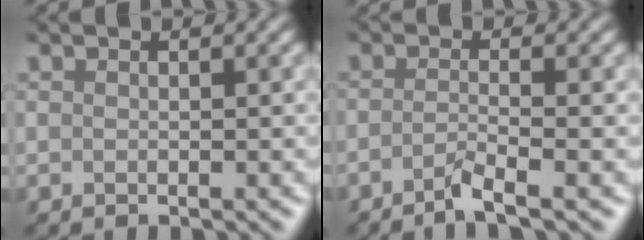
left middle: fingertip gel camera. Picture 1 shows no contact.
{"total": 2.2, "force": [-1.9, -0.8, 0.6], "torque": [-0.023, -0.003, -0.041]}